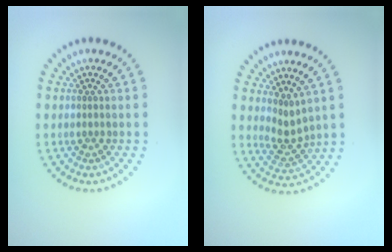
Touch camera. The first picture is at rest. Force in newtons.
{"total": 2.1, "press": 1.5, "slide": 1.5}